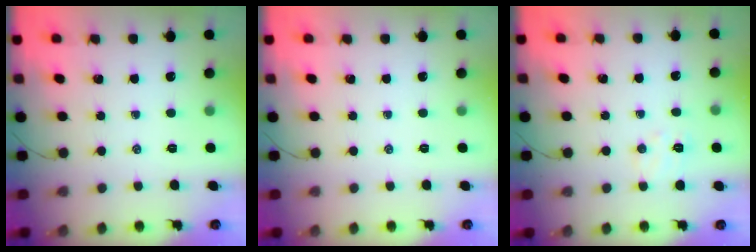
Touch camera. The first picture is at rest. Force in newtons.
{"total": 0.0}
{"total": 5.0, "press": 4.9, "slide": 1.0}